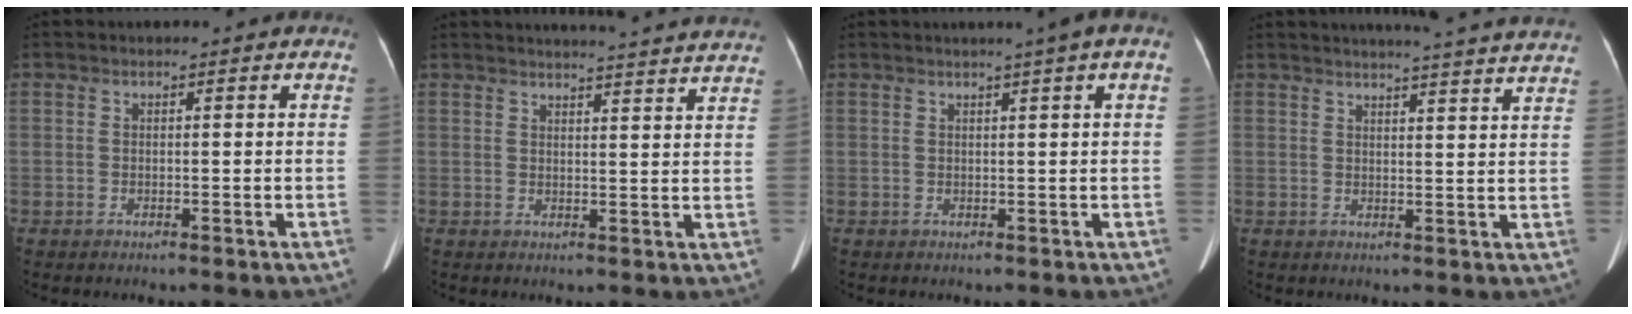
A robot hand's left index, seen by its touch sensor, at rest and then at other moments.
{"total": 17.2, "force": [16.5, 0.5, 4.9], "torque": [-0.061, -0.018, 0.190]}
{"total": 3.2, "force": [1.8, -0.6, 2.6], "torque": [-0.036, 0.012, 0.025]}
{"total": 18.4, "force": [17.3, 0.1, 6.3], "torque": [-0.086, -0.025, 0.200]}